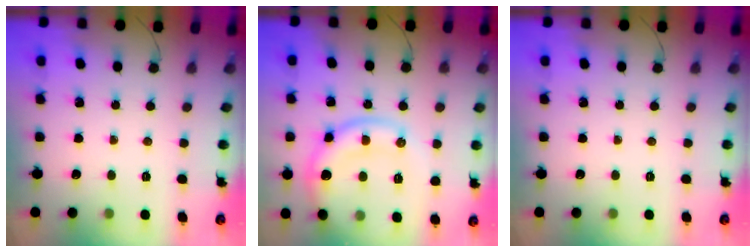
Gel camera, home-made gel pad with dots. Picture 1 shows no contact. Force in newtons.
{"total": 14.2, "press": 14.2, "slide": 0.7}
{"total": 0.0}